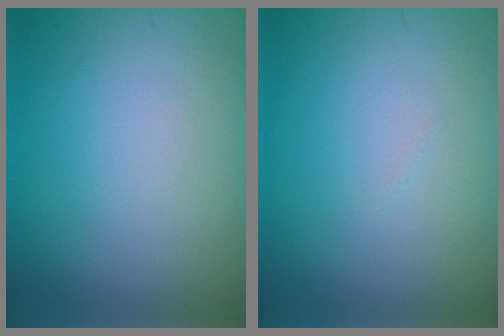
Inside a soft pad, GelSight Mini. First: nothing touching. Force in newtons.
{"total": 0.0}